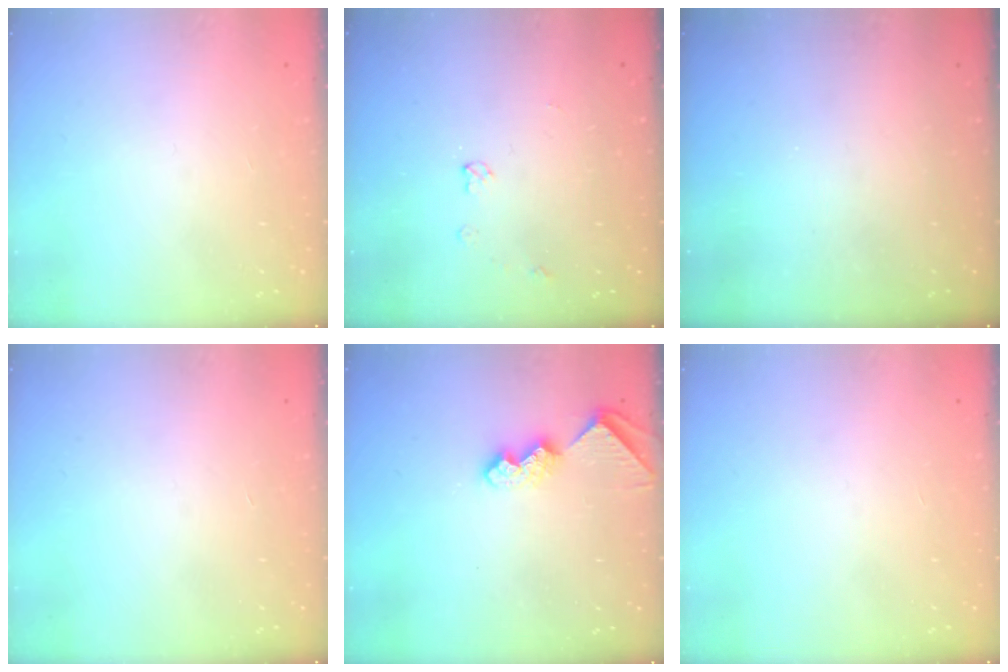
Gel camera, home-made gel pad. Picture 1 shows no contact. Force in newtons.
{"total": 4.0, "press": 4.0, "slide": 0.1}
{"total": 0.0}
{"total": 0.0}
{"total": 7.9, "press": 7.9, "slide": 0.6}
{"total": 0.0}